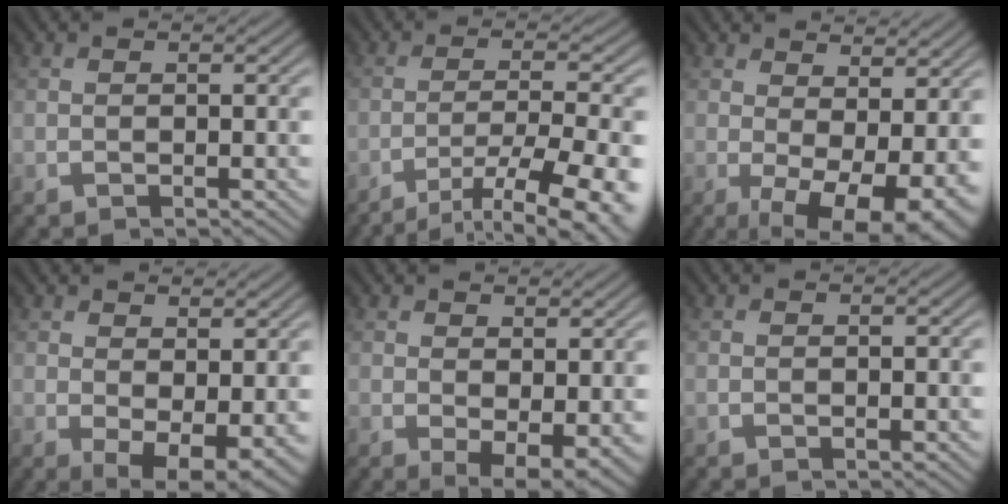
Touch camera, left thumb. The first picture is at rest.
{"total": 11.8, "force": [-7.9, 2.3, 8.3], "torque": [-0.141, -0.012, -0.107]}
{"total": 10.3, "force": [-0.1, 4.9, 9.0], "torque": [-0.129, -0.015, 0.012]}
{"total": 5.6, "force": [1.0, 2.9, 4.7], "torque": [-0.077, -0.015, 0.026]}
{"total": 4.4, "force": [0.7, 2.2, 3.7], "torque": [-0.060, -0.013, 0.018]}
{"total": 0.0}